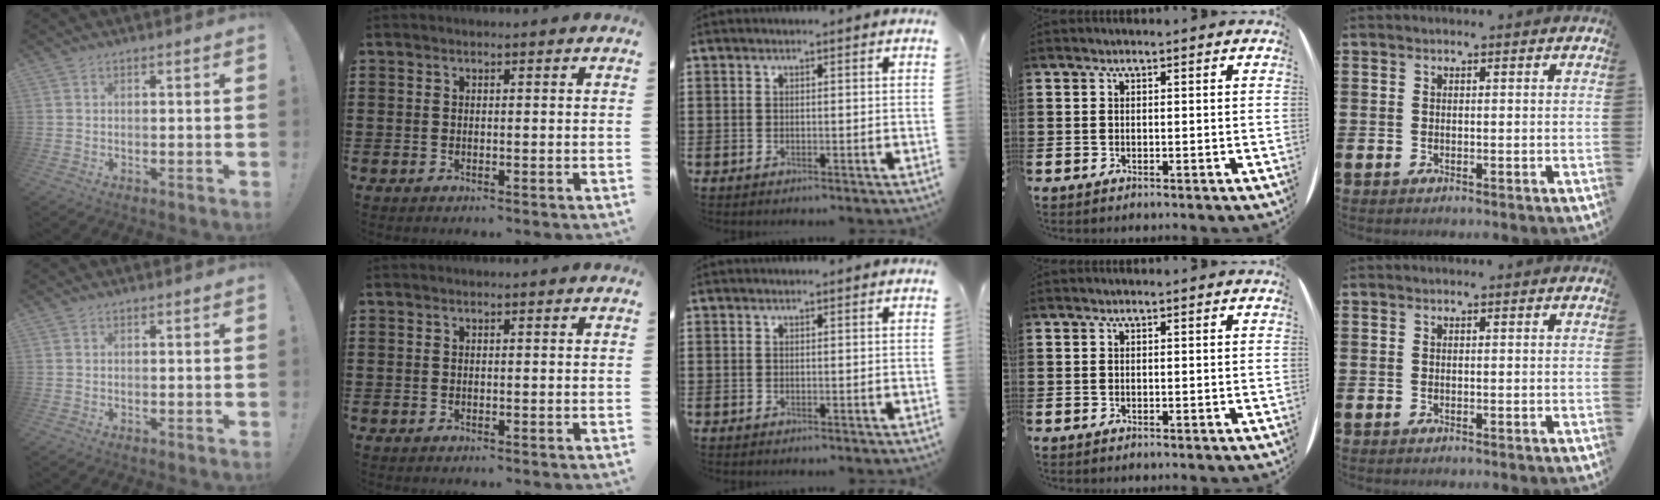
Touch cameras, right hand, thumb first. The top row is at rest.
{}